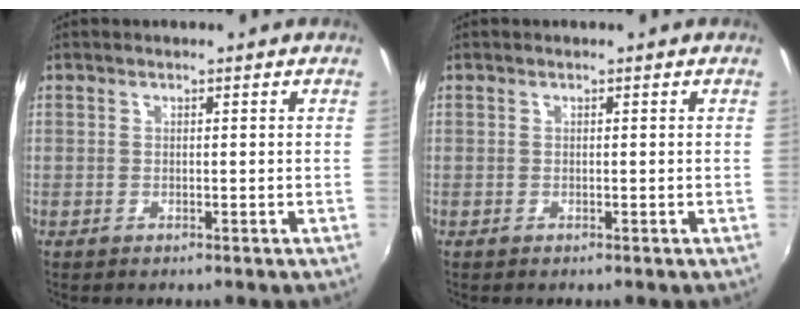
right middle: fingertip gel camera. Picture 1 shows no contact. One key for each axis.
{"total": 0.0}